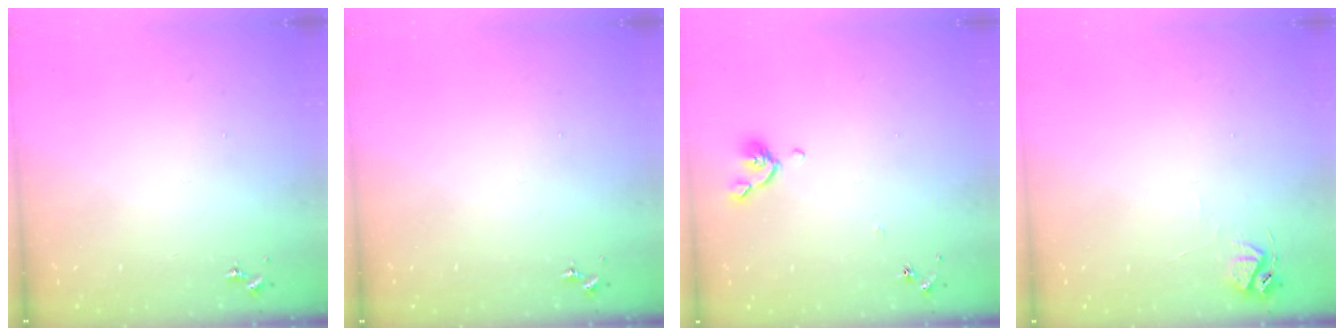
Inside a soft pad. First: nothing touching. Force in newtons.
{"total": 0.0}
{"total": 5.3, "press": 5.2, "slide": 1.2}
{"total": 6.6, "press": 6.6, "slide": 0.7}